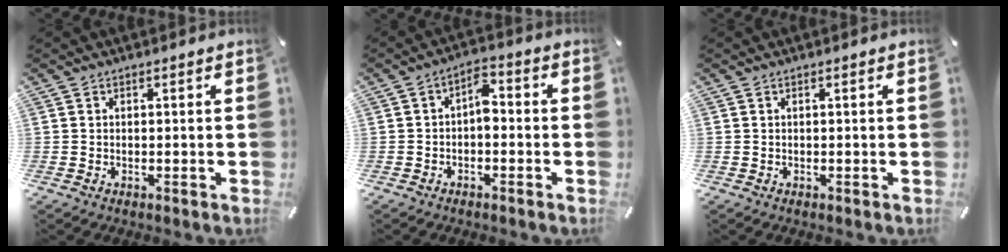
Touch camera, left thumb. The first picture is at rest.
{"total": 4.9, "force": [-1.3, 2.8, 3.8], "torque": [-0.063, 0.018, -0.027]}
{"total": 0.0}